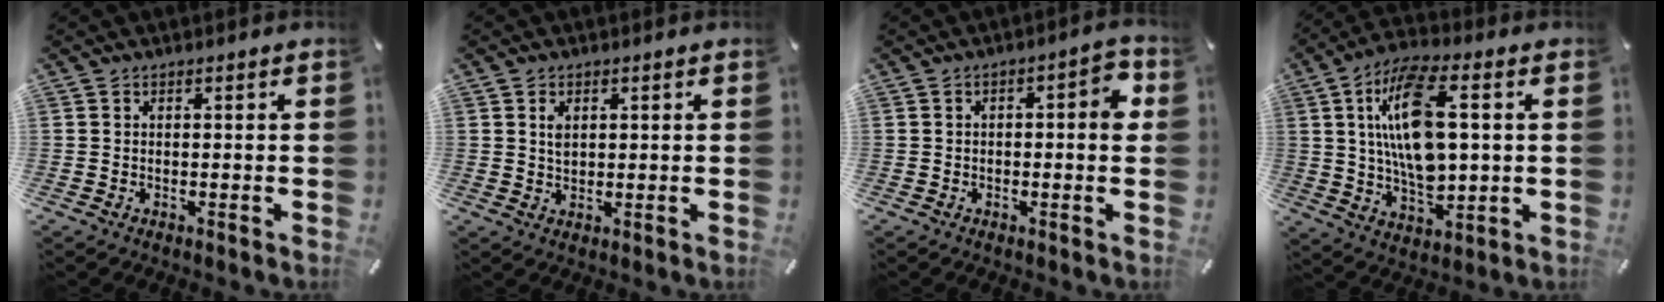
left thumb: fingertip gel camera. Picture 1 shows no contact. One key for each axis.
{"total": 2.4, "fx": 0.9, "fy": 1.7, "fz": 1.5, "tx": -0.027, "ty": 0.000, "tz": 0.014}
{"total": 4.7, "fx": -0.3, "fy": 1.9, "fz": 4.3, "tx": -0.052, "ty": 0.006, "tz": -0.014}
{"total": 16.9, "fx": 2.9, "fy": 8.1, "fz": 14.5, "tx": -0.303, "ty": 0.004, "tz": 0.047}